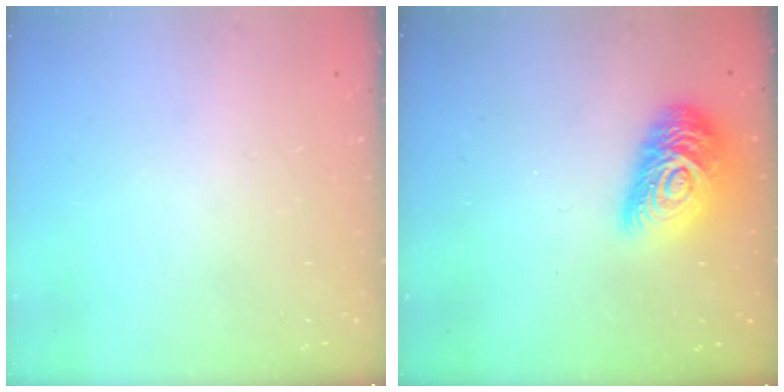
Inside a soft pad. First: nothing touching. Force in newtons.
{"total": 15.9, "press": 15.8, "slide": 0.8}